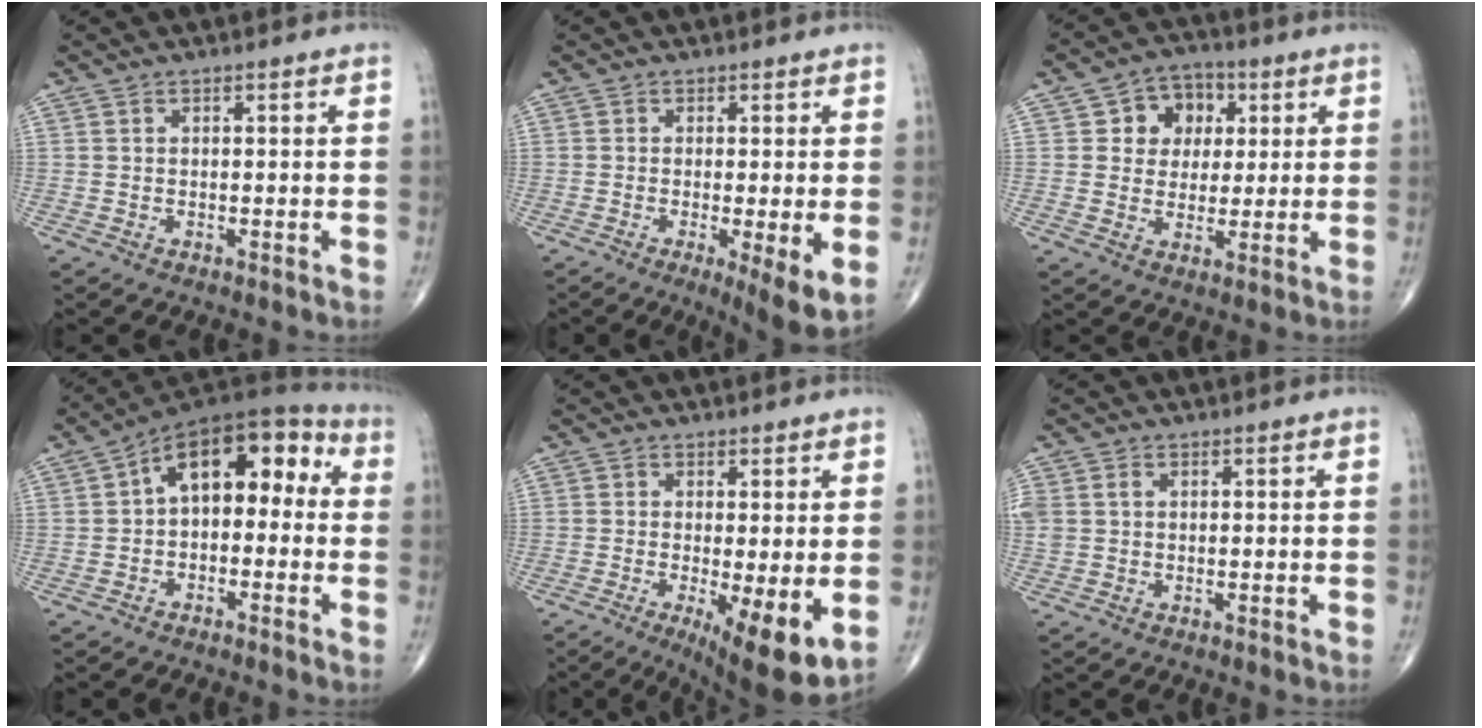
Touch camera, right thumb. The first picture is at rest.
{"total": 6.8, "force": [-1.4, 1.4, 6.5], "torque": [-0.106, -0.023, -0.024]}
{"total": 8.5, "force": [2.5, 7.2, 3.8], "torque": [-0.009, 0.000, 0.034]}
{"total": 13.5, "force": [1.3, 7.9, 10.8], "torque": [-0.119, 0.047, 0.001]}
{"total": 10.7, "force": [-2.3, 3.1, 10.0], "torque": [-0.150, -0.028, -0.029]}
{"total": 3.2, "force": [0.6, 2.4, 2.0], "torque": [-0.059, 0.013, 0.018]}